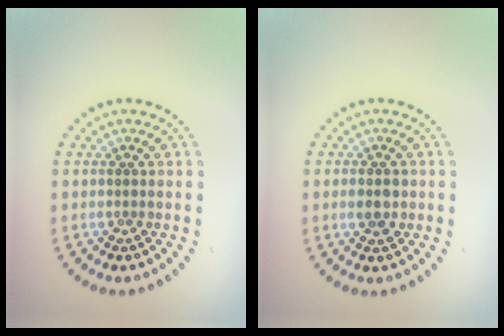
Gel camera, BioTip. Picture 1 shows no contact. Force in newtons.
{"total": 2.4, "press": 2.4, "slide": 0.2}